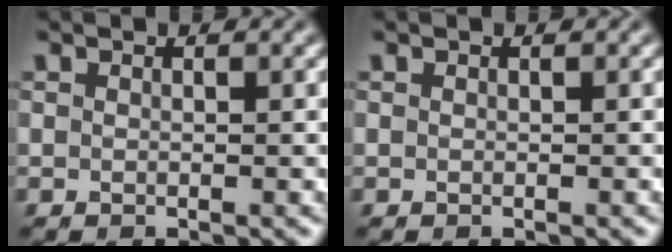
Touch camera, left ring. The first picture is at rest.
{"total": 0.0}